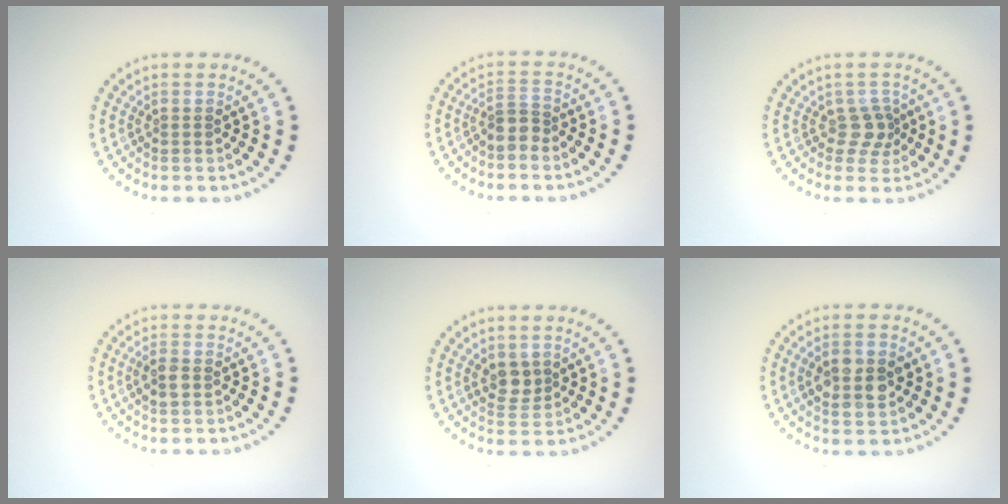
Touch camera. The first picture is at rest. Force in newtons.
{"total": 2.0, "press": 1.6, "slide": 1.2}
{"total": 2.0, "press": 1.6, "slide": 1.3}
{"total": 1.6, "press": 1.6, "slide": 0.3}
{"total": 2.0, "press": 1.8, "slide": 0.9}
{"total": 3.6, "press": 3.6, "slide": 0.1}